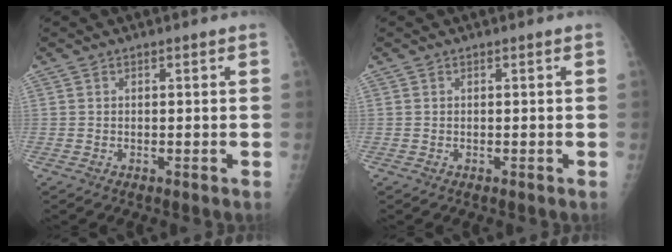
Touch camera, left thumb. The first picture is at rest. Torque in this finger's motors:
{"motor_torque": [0.00, 0.00, 0.01, -0.01, 0.00]}